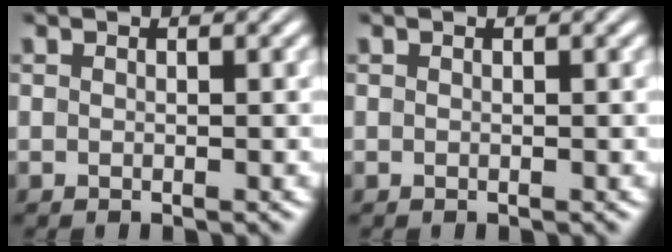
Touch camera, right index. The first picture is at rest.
{"total": 0.0}